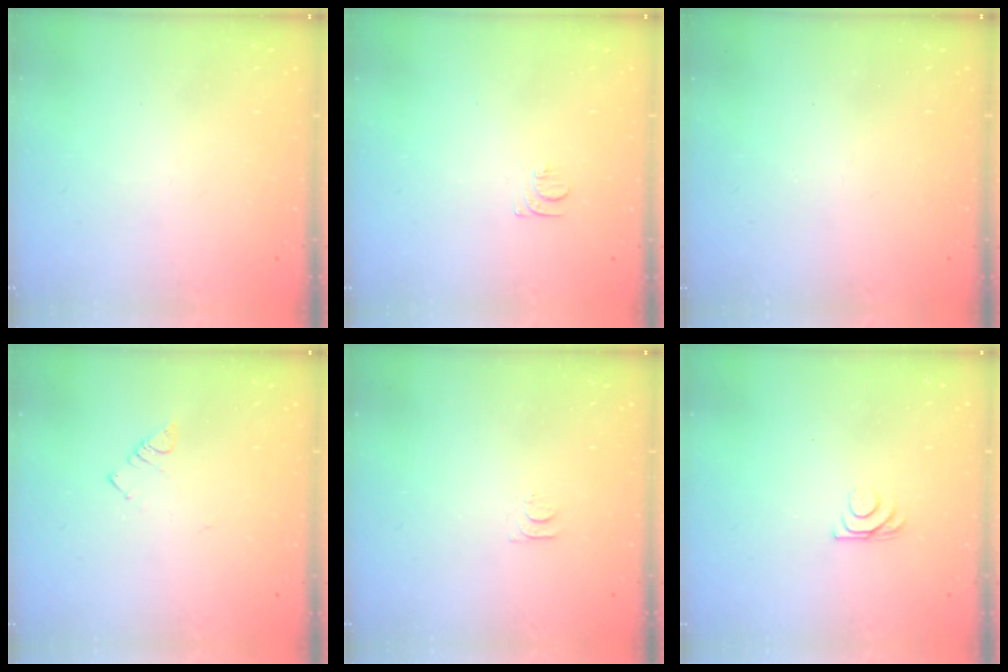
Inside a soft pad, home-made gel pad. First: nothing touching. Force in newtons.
{"total": 6.6, "press": 6.6, "slide": 0.7}
{"total": 2.5, "press": 2.4, "slide": 0.4}
{"total": 2.7, "press": 2.7, "slide": 0.4}
{"total": 4.4, "press": 4.4, "slide": 0.4}
{"total": 6.1, "press": 6.0, "slide": 0.8}